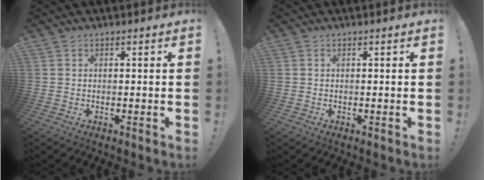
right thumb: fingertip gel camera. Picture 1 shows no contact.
{"total": 1.5, "force": [0.5, 1.4, 0.1], "torque": [0.013, -0.009, 0.007]}